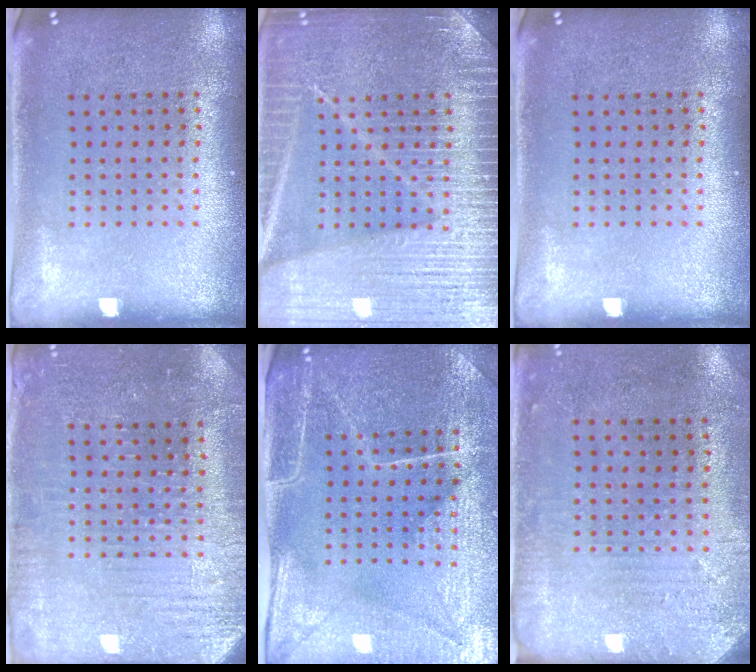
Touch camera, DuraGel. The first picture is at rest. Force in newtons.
{"total": 6.4, "press": 6.3, "slide": 0.9}
{"total": 0.0}
{"total": 3.1, "press": 3.1, "slide": 0.3}
{"total": 4.5, "press": 4.1, "slide": 1.9}
{"total": 2.8, "press": 2.3, "slide": 1.7}